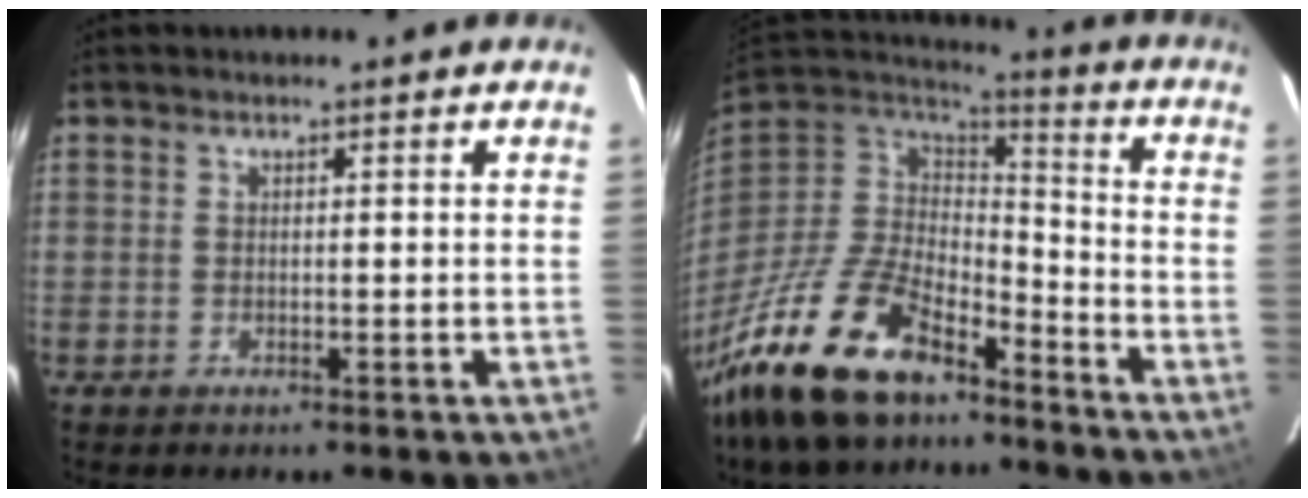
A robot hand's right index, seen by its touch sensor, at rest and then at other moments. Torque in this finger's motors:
{"motor_torque": [1.32, -0.82, 0.87, 0.16]}